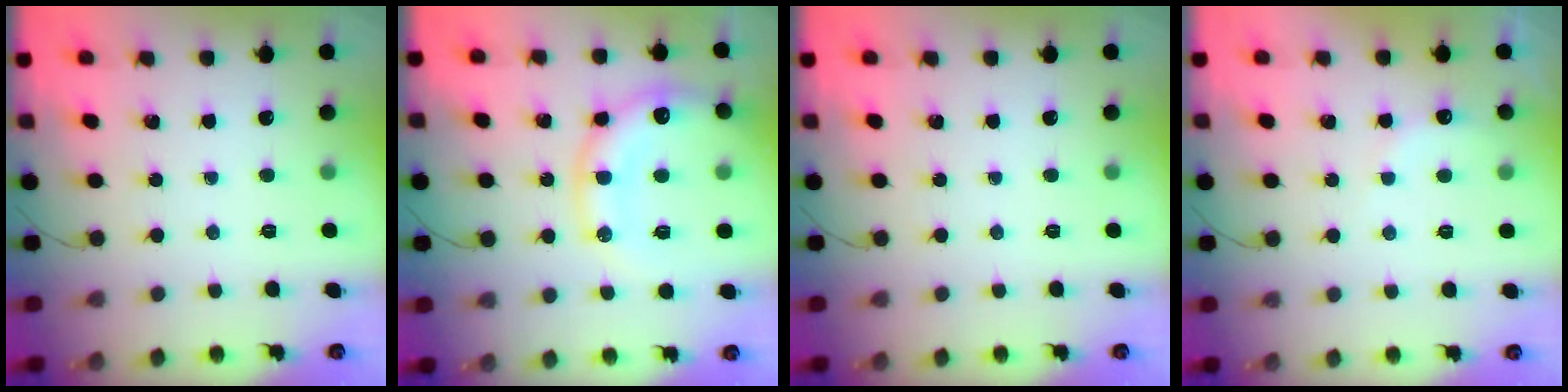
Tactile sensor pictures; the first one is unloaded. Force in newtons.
{"total": 17.7, "press": 17.5, "slide": 2.9}
{"total": 0.0}
{"total": 5.5, "press": 5.4, "slide": 1.0}